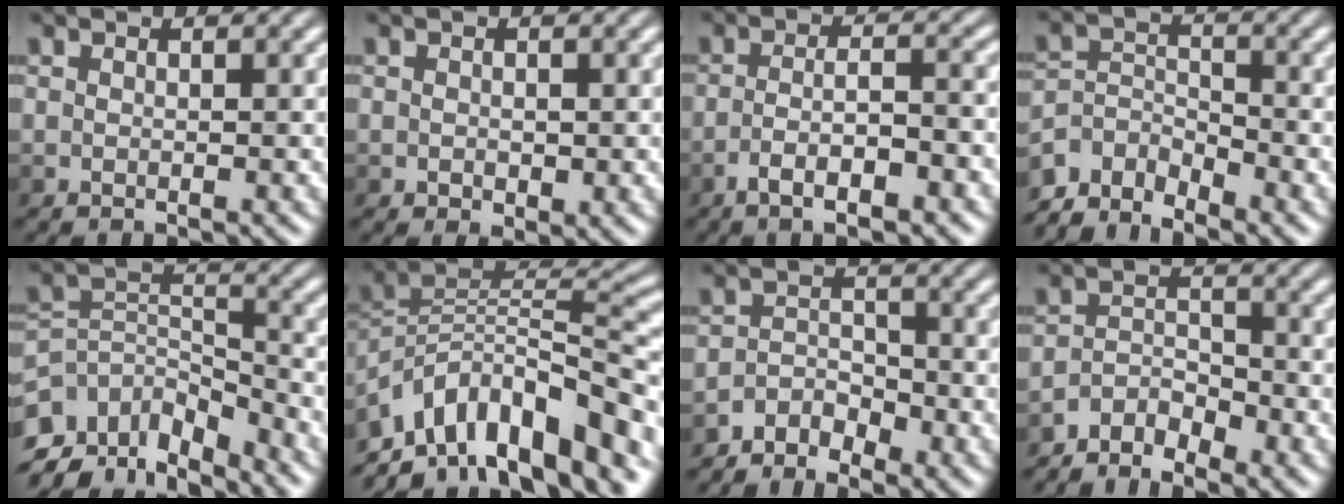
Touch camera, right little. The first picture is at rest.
{"total": 1.4, "force": [-0.2, 0.8, 1.1], "torque": [-0.013, -0.002, 0.000]}
{"total": 4.6, "force": [-2.3, 1.2, 3.8], "torque": [-0.068, 0.004, -0.042]}
{"total": 4.4, "force": [-3.9, 1.7, 1.2], "torque": [-0.018, 0.000, -0.083]}
{"total": 8.4, "force": [-5.8, 4.1, 4.6], "torque": [-0.080, -0.004, -0.114]}
{"total": 12.8, "force": [-8.0, 5.4, 8.4], "torque": [-0.145, 0.036, -0.144]}
{"total": 2.8, "force": [-2.1, 1.5, 0.9], "torque": [-0.015, 0.006, -0.045]}
{"total": 3.3, "force": [-2.7, 1.3, 1.3], "torque": [-0.021, 0.002, -0.059]}